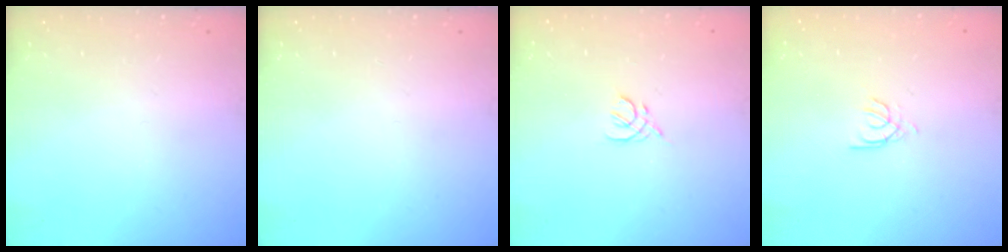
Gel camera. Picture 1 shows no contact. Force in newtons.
{"total": 0.0}
{"total": 2.0, "press": 1.9, "slide": 0.6}
{"total": 2.6, "press": 2.6, "slide": 0.2}